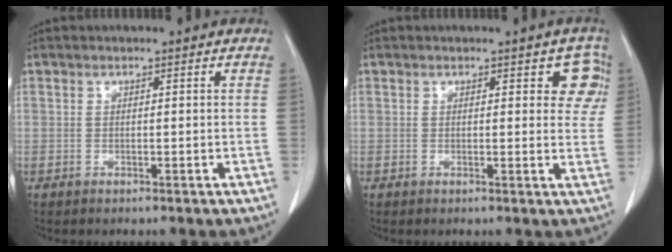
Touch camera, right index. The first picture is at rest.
{"total": 4.4, "force": [1.9, 2.4, 3.2], "torque": [-0.008, 0.001, 0.012]}